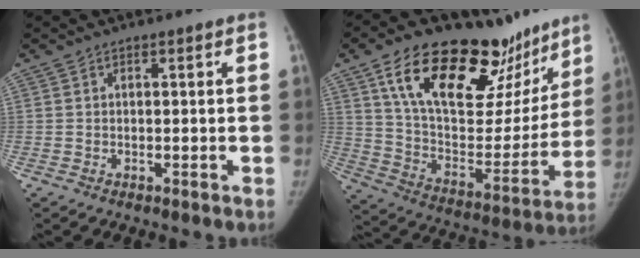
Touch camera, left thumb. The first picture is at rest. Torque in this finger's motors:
{"motor_torque": [2.51, 2.32, 1.23, -1.54, 0.47]}